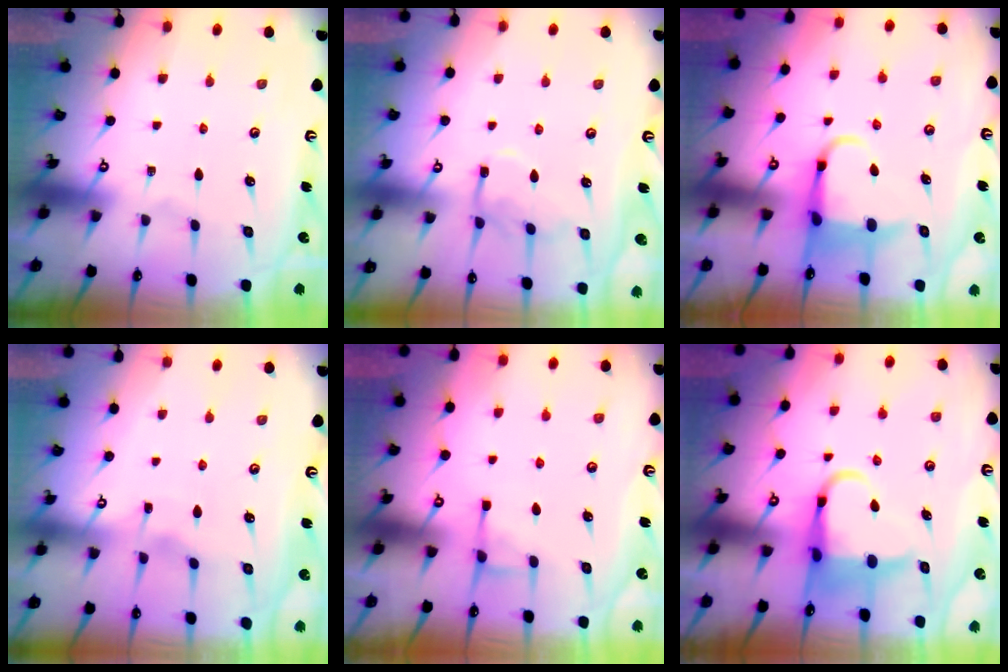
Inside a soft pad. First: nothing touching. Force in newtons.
{"total": 11.6, "press": 11.5, "slide": 0.8}
{"total": 5.2, "press": 5.1, "slide": 1.0}
{"total": 2.7, "press": 2.6, "slide": 0.3}
{"total": 4.1, "press": 4.1, "slide": 0.7}
{"total": 6.7, "press": 6.6, "slide": 1.2}